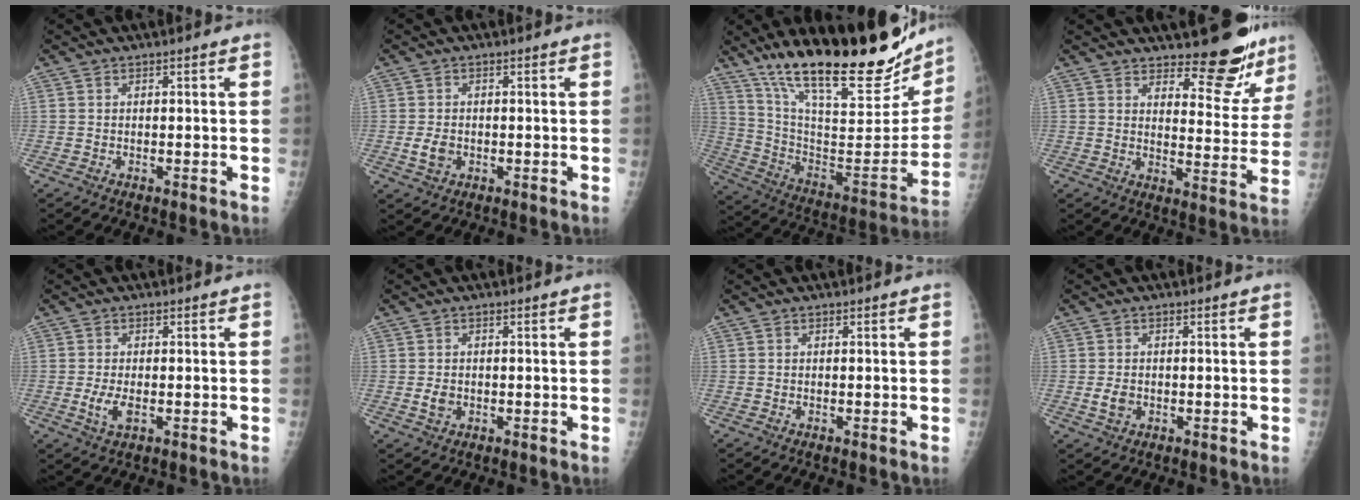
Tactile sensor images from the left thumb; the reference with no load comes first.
{"total": 3.1, "force": [-0.6, 2.3, 2.0], "torque": [-0.034, 0.000, -0.008]}
{"total": 32.5, "force": [23.8, 9.1, 20.1], "torque": [-0.287, -0.088, 0.374]}
{"total": 12.8, "force": [11.0, 4.4, 4.8], "torque": [-0.020, -0.096, 0.140]}
{"total": 3.4, "force": [-0.6, 1.7, 2.9], "torque": [-0.065, -0.007, -0.012]}
{"total": 2.3, "force": [-0.3, 1.8, 1.4], "torque": [-0.020, 0.000, -0.003]}
{"total": 0.0}
{"total": 2.6, "force": [-0.4, 2.0, 1.7], "torque": [-0.027, 0.000, -0.005]}